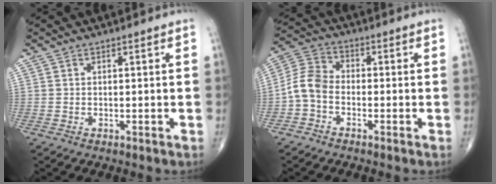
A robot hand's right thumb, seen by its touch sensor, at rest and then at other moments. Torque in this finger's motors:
{"motor_torque": [-0.21, 0.34, 0.39, -0.26, 0.04]}